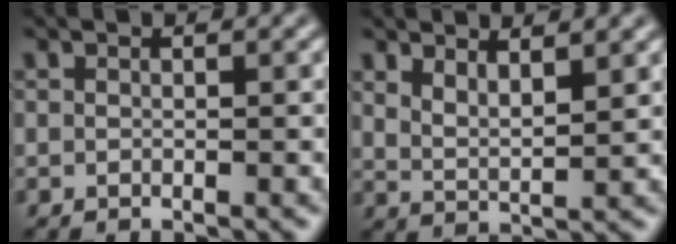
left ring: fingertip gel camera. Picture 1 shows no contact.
{"total": 3.0, "force": [2.3, 0.8, 1.7], "torque": [-0.034, -0.007, 0.044]}